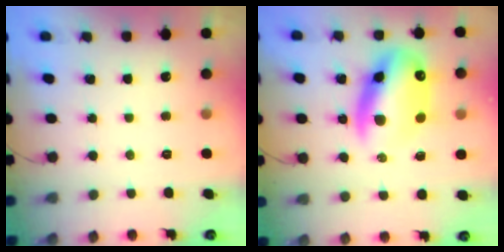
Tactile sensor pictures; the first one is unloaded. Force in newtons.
{"total": 16.2, "press": 15.6, "slide": 4.4}